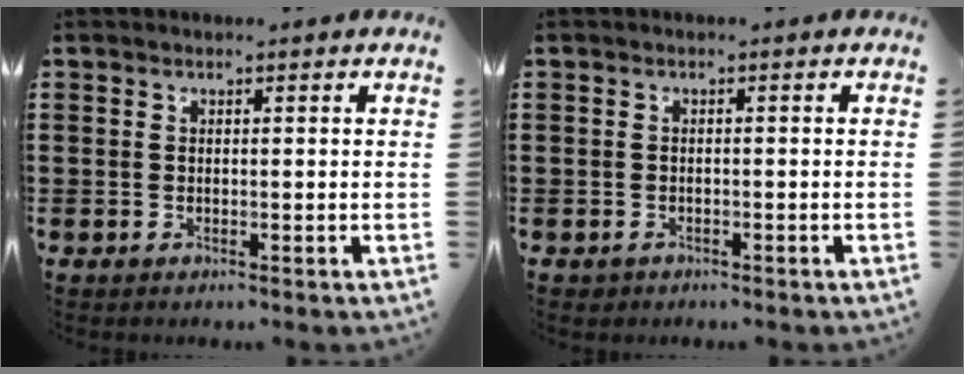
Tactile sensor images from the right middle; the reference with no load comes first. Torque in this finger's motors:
{"motor_torque": [-0.07, -0.05, 0.05, -0.01]}